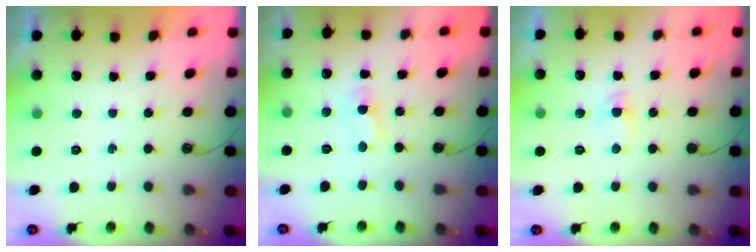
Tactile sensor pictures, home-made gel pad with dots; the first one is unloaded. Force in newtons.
{"total": 2.7, "press": 2.7, "slide": 0.3}
{"total": 2.2, "press": 2.2, "slide": 0.4}